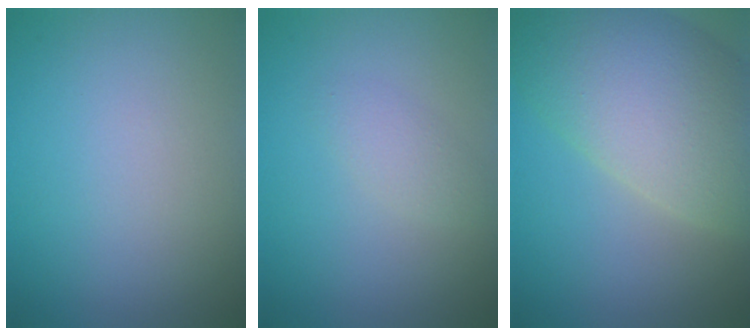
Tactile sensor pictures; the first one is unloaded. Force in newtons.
{"total": 1.5, "press": 1.5, "slide": 0.0}
{"total": 10.8, "press": 10.8, "slide": 0.6}